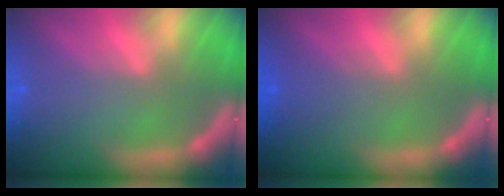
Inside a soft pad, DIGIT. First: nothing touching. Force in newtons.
{"total": 2.0}